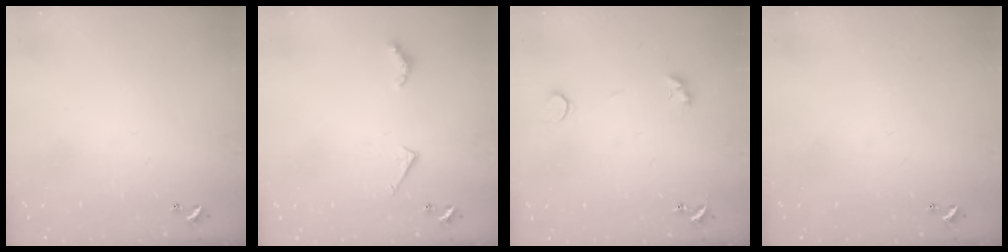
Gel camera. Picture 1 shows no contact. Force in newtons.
{"total": 3.8, "press": 3.8, "slide": 0.6}
{"total": 3.7, "press": 3.4, "slide": 1.2}
{"total": 0.0}